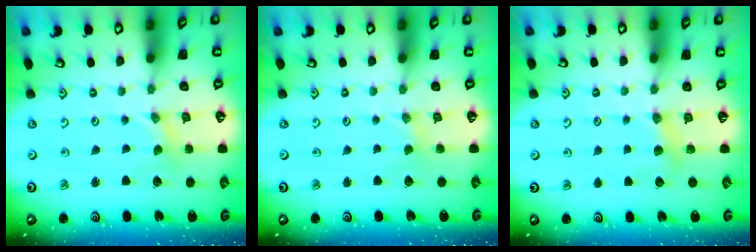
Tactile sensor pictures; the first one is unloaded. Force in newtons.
{"total": 0.6, "press": 0.6, "slide": 0.2}
{"total": 6.1, "press": 6.1, "slide": 0.5}